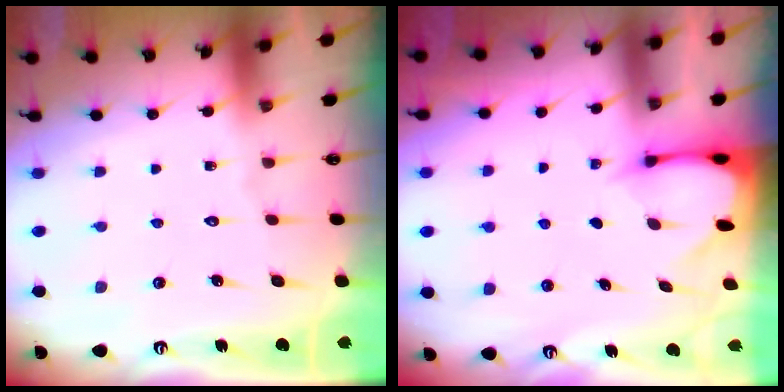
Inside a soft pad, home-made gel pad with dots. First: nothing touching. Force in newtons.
{"total": 2.6, "press": 2.5, "slide": 0.3}